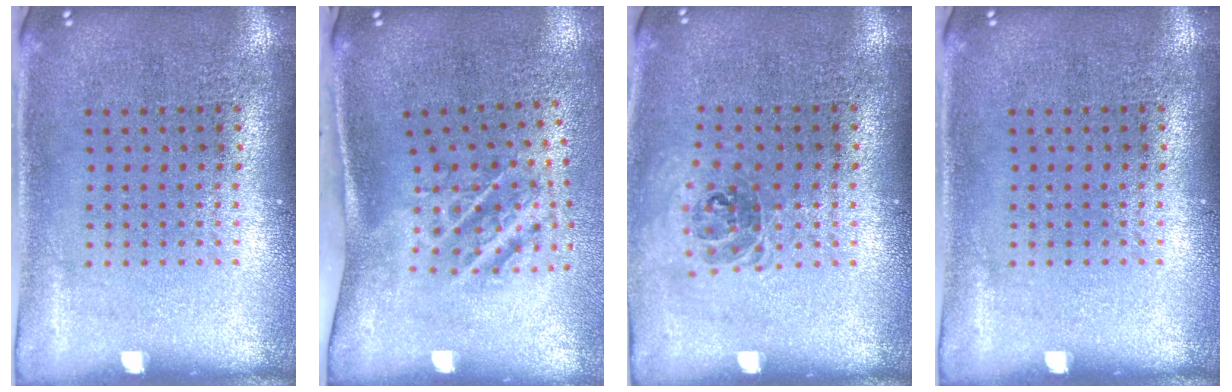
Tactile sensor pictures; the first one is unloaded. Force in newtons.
{"total": 2.0, "press": 1.2, "slide": 1.7}
{"total": 1.0, "press": 0.8, "slide": 0.5}
{"total": 0.0}